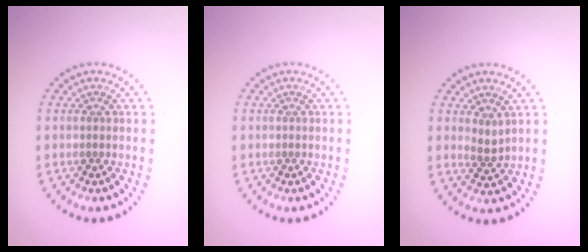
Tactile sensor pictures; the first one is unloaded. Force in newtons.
{"total": 0.0}
{"total": 1.2, "press": 1.0, "slide": 0.7}